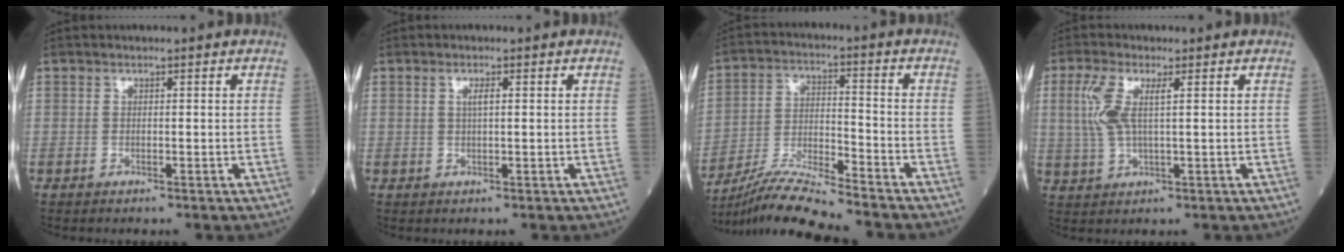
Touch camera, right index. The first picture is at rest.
{"total": 1.1, "force": [0.2, 0.2, 1.0], "torque": [-0.022, 0.002, 0.003]}
{"total": 11.1, "force": [-10.3, -1.1, 4.0], "torque": [-0.077, -0.006, -0.190]}
{"total": 5.9, "force": [1.5, 1.6, 5.5], "torque": [-0.143, 0.008, 0.031]}